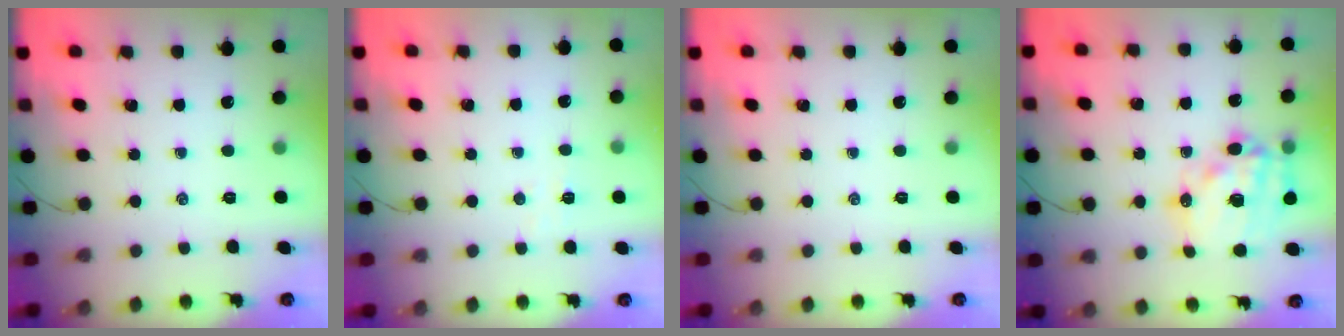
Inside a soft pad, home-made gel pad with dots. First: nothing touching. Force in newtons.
{"total": 2.8, "press": 2.7, "slide": 0.8}
{"total": 0.0}
{"total": 18.3, "press": 17.8, "slide": 4.1}